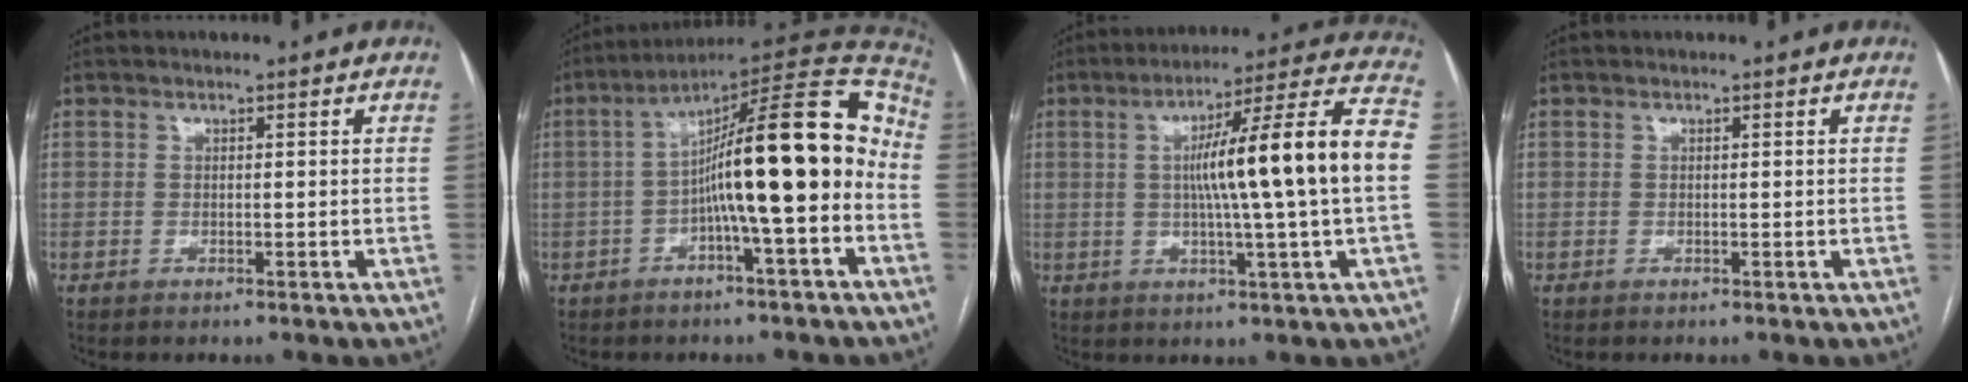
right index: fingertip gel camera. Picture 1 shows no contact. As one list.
[{"total": 17.8, "force": [-2.1, 1.5, 17.6], "torque": [-0.269, 0.040, -0.036]}, {"total": 17.3, "force": [0.5, -1.1, 17.3], "torque": [-0.260, 0.017, 0.001]}, {"total": 0.0}]